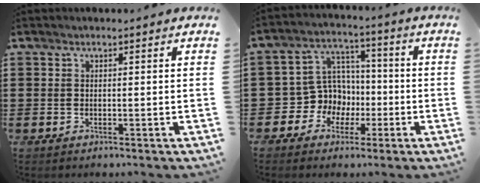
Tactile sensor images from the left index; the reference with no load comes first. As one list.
[{"total": 7.9, "force": [-1.3, 7.5, 2.0], "torque": [-0.086, -0.005, -0.023]}]